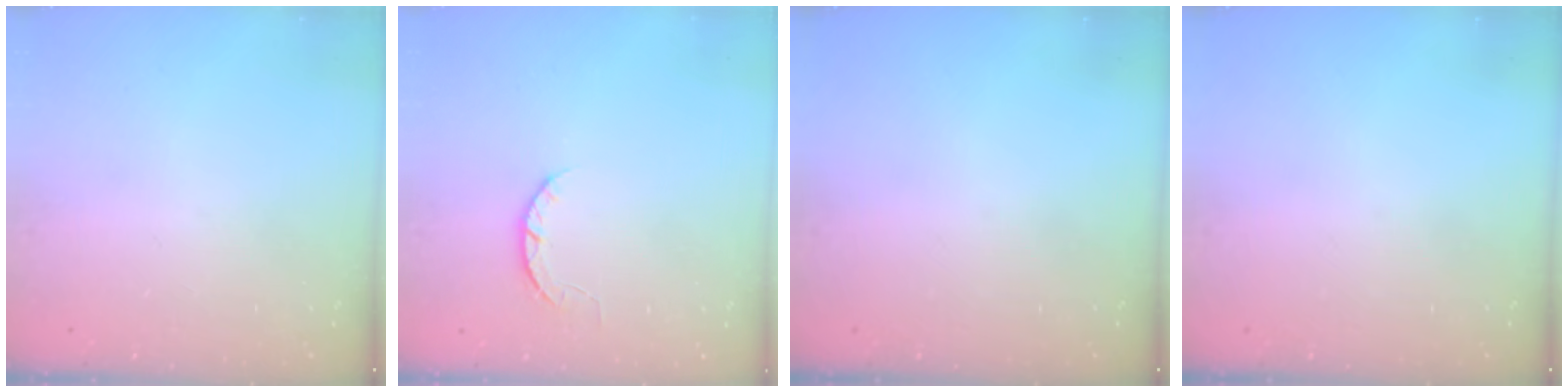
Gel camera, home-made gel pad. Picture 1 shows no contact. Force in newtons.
{"total": 4.5, "press": 4.5, "slide": 0.7}
{"total": 0.0}
{"total": 0.0}